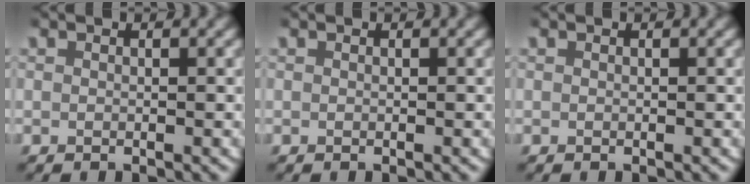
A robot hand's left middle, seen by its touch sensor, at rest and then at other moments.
{"total": 0.0}
{"total": 0.0}